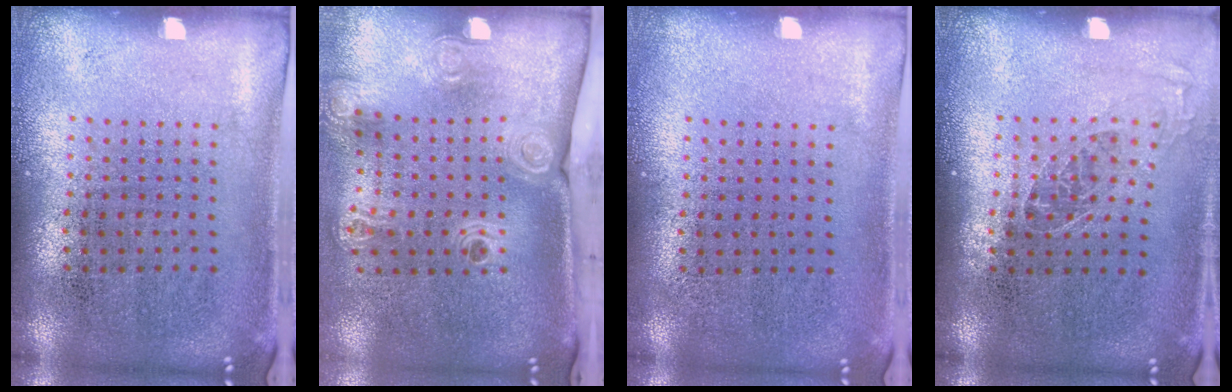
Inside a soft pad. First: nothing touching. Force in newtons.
{"total": 2.2, "press": 1.6, "slide": 1.6}
{"total": 0.0}
{"total": 1.0, "press": 0.9, "slide": 0.5}